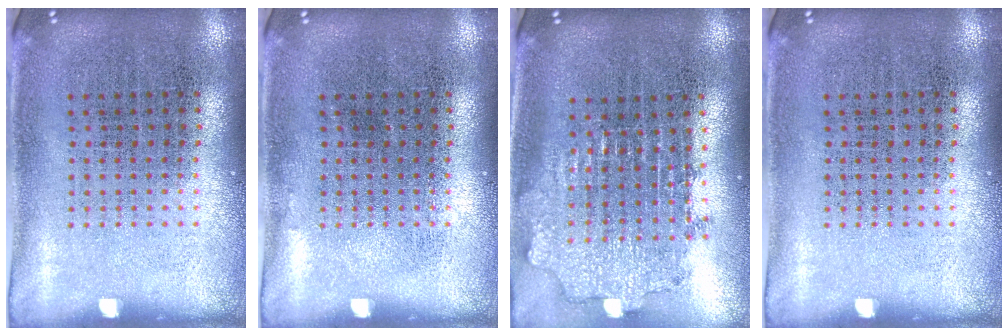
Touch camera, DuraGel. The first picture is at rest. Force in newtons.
{"total": 0.0}
{"total": 2.0, "press": 1.5, "slide": 1.3}
{"total": 0.0}